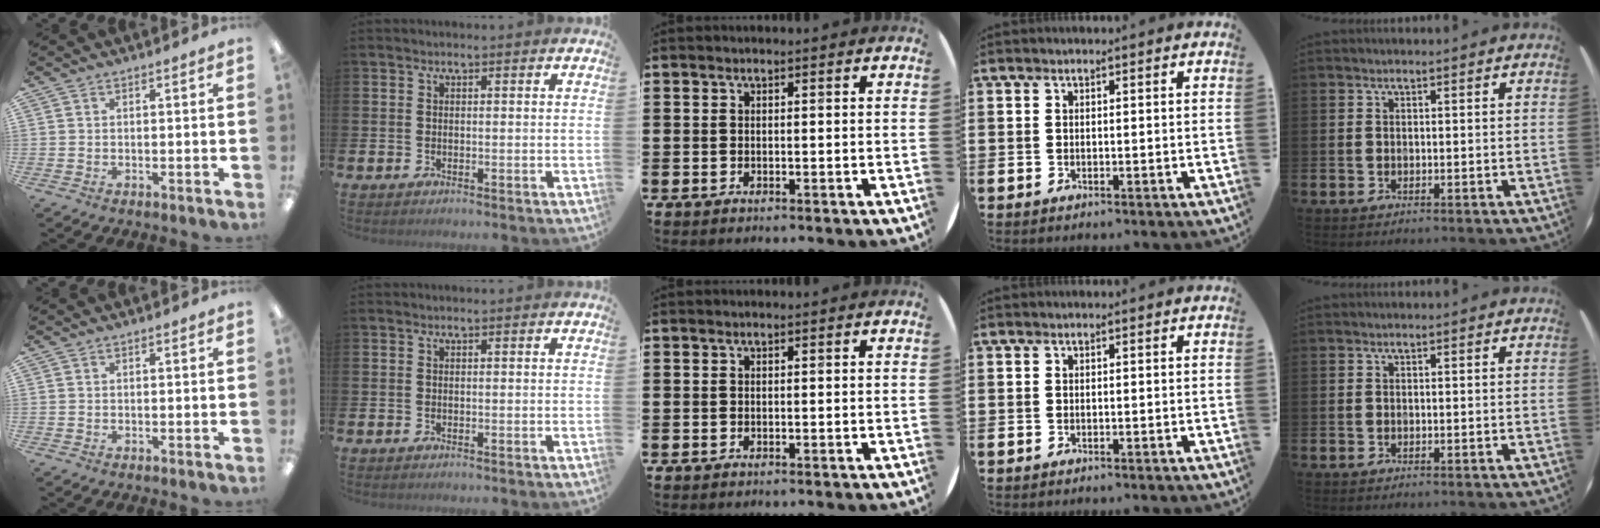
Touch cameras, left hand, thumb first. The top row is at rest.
{}